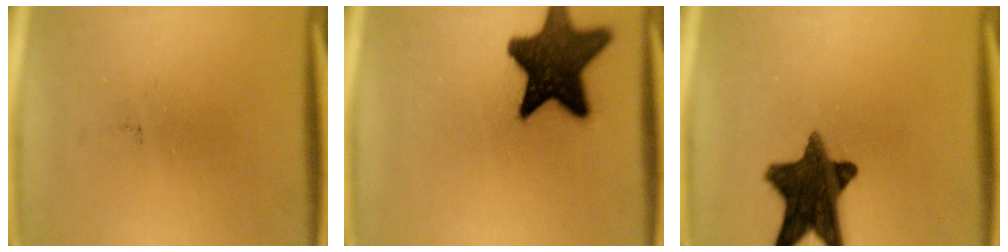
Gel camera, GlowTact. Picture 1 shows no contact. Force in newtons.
{"total": 15.6}
{"total": 14.0}